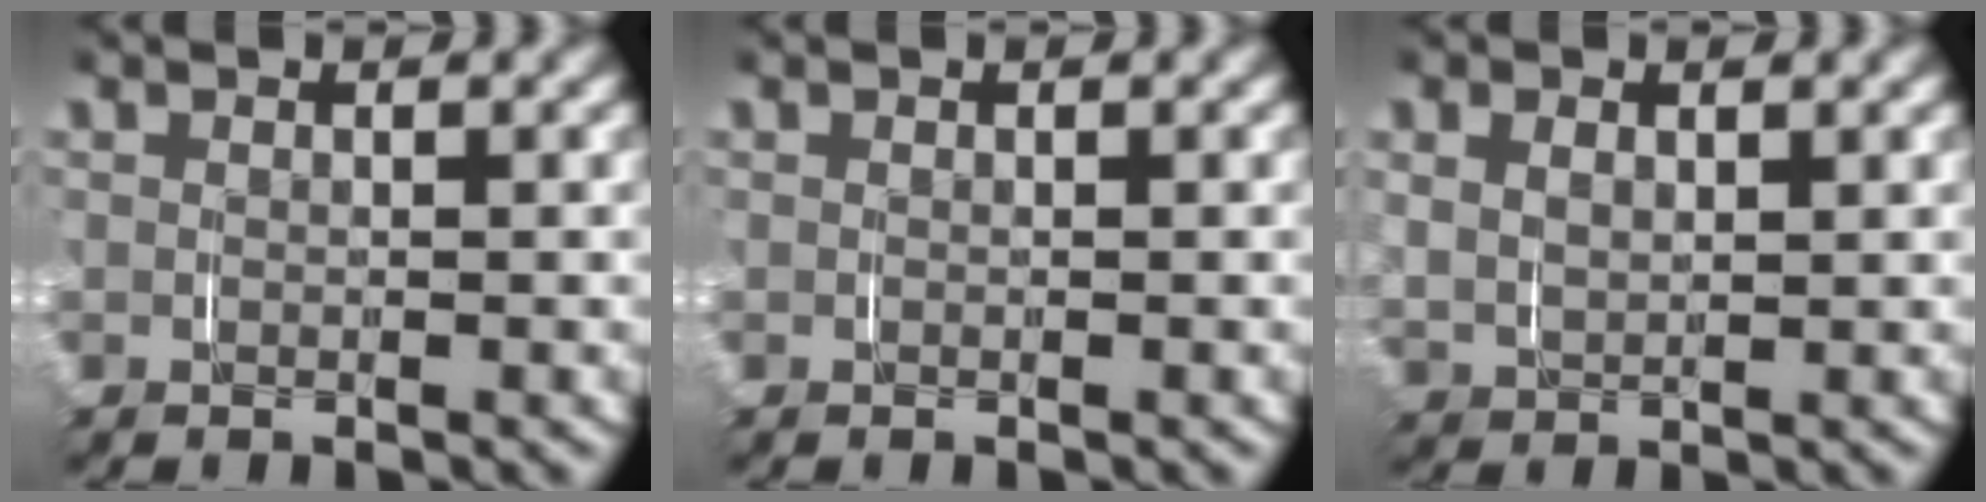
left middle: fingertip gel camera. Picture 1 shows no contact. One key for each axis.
{"total": 0.0}
{"total": 2.6, "fx": 1.2, "fy": 1.8, "fz": 1.5, "tx": -0.045, "ty": -0.005, "tz": 0.030}